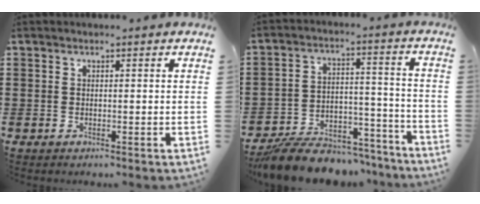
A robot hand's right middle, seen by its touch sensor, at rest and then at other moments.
{"total": 9.2, "force": [-8.5, 2.3, 2.6], "torque": [-0.039, 0.033, -0.160]}